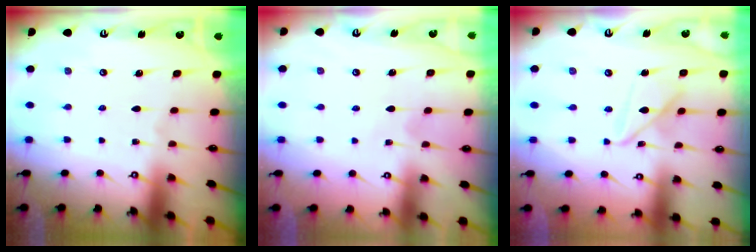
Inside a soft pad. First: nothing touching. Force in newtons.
{"total": 2.6, "press": 2.6, "slide": 0.2}
{"total": 10.7, "press": 10.7, "slide": 0.9}